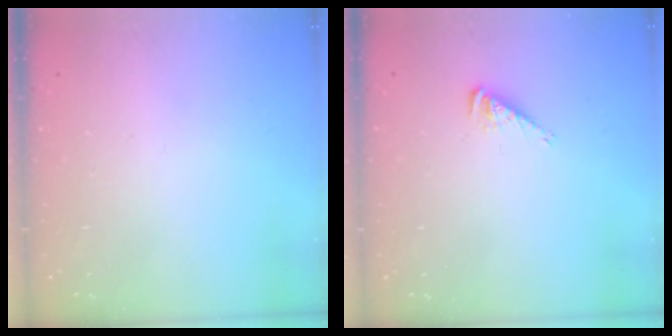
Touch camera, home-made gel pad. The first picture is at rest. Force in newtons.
{"total": 5.3, "press": 5.2, "slide": 0.6}